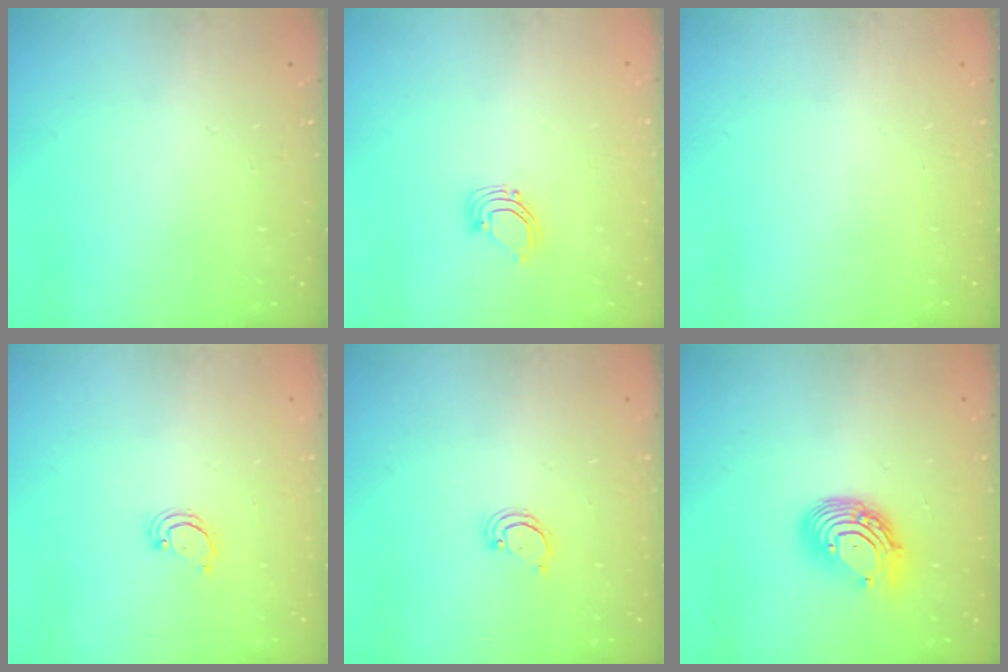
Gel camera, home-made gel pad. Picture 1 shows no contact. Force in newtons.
{"total": 2.9, "press": 2.9, "slide": 0.3}
{"total": 0.0}
{"total": 2.2, "press": 2.2, "slide": 0.2}
{"total": 2.2, "press": 2.2, "slide": 0.2}
{"total": 11.5, "press": 11.5, "slide": 1.1}